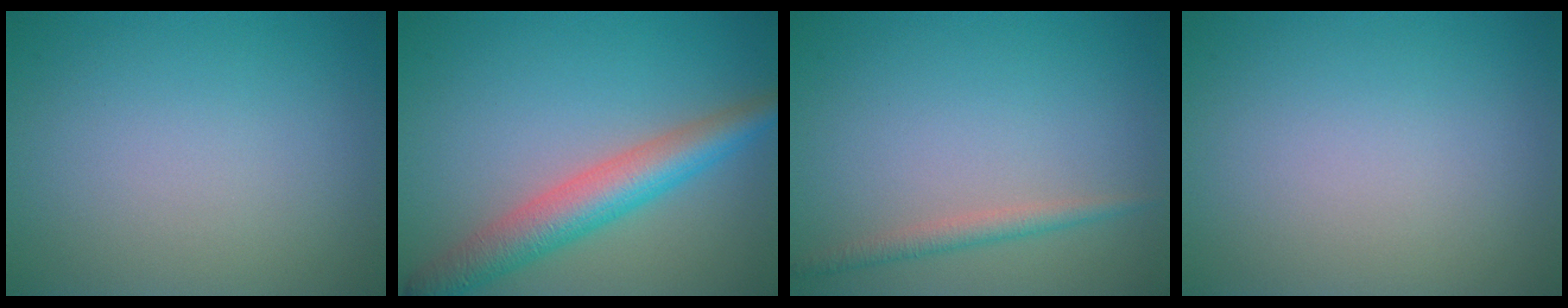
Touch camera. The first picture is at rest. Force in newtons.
{"total": 5.6, "press": 5.6, "slide": 0.1}
{"total": 1.7, "press": 1.7, "slide": 0.1}
{"total": 0.0}